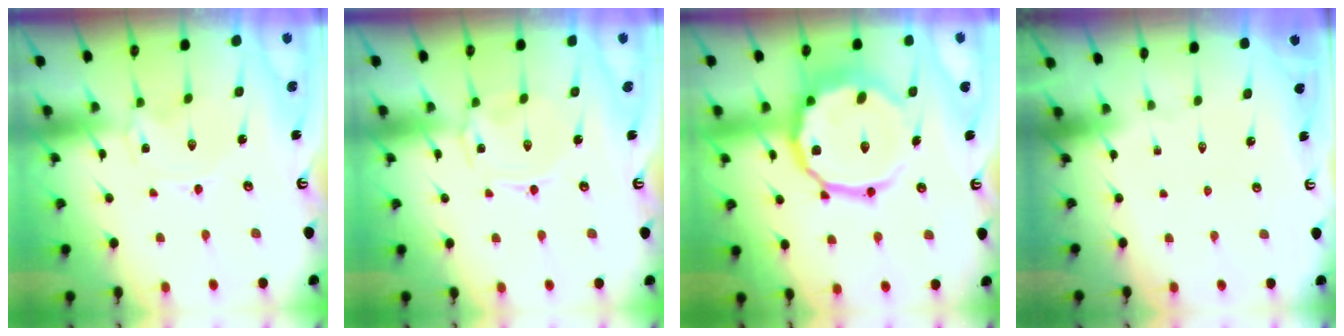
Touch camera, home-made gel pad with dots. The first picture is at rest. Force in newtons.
{"total": 1.4, "press": 1.3, "slide": 0.5}
{"total": 18.3, "press": 18.2, "slide": 2.2}
{"total": 0.0}